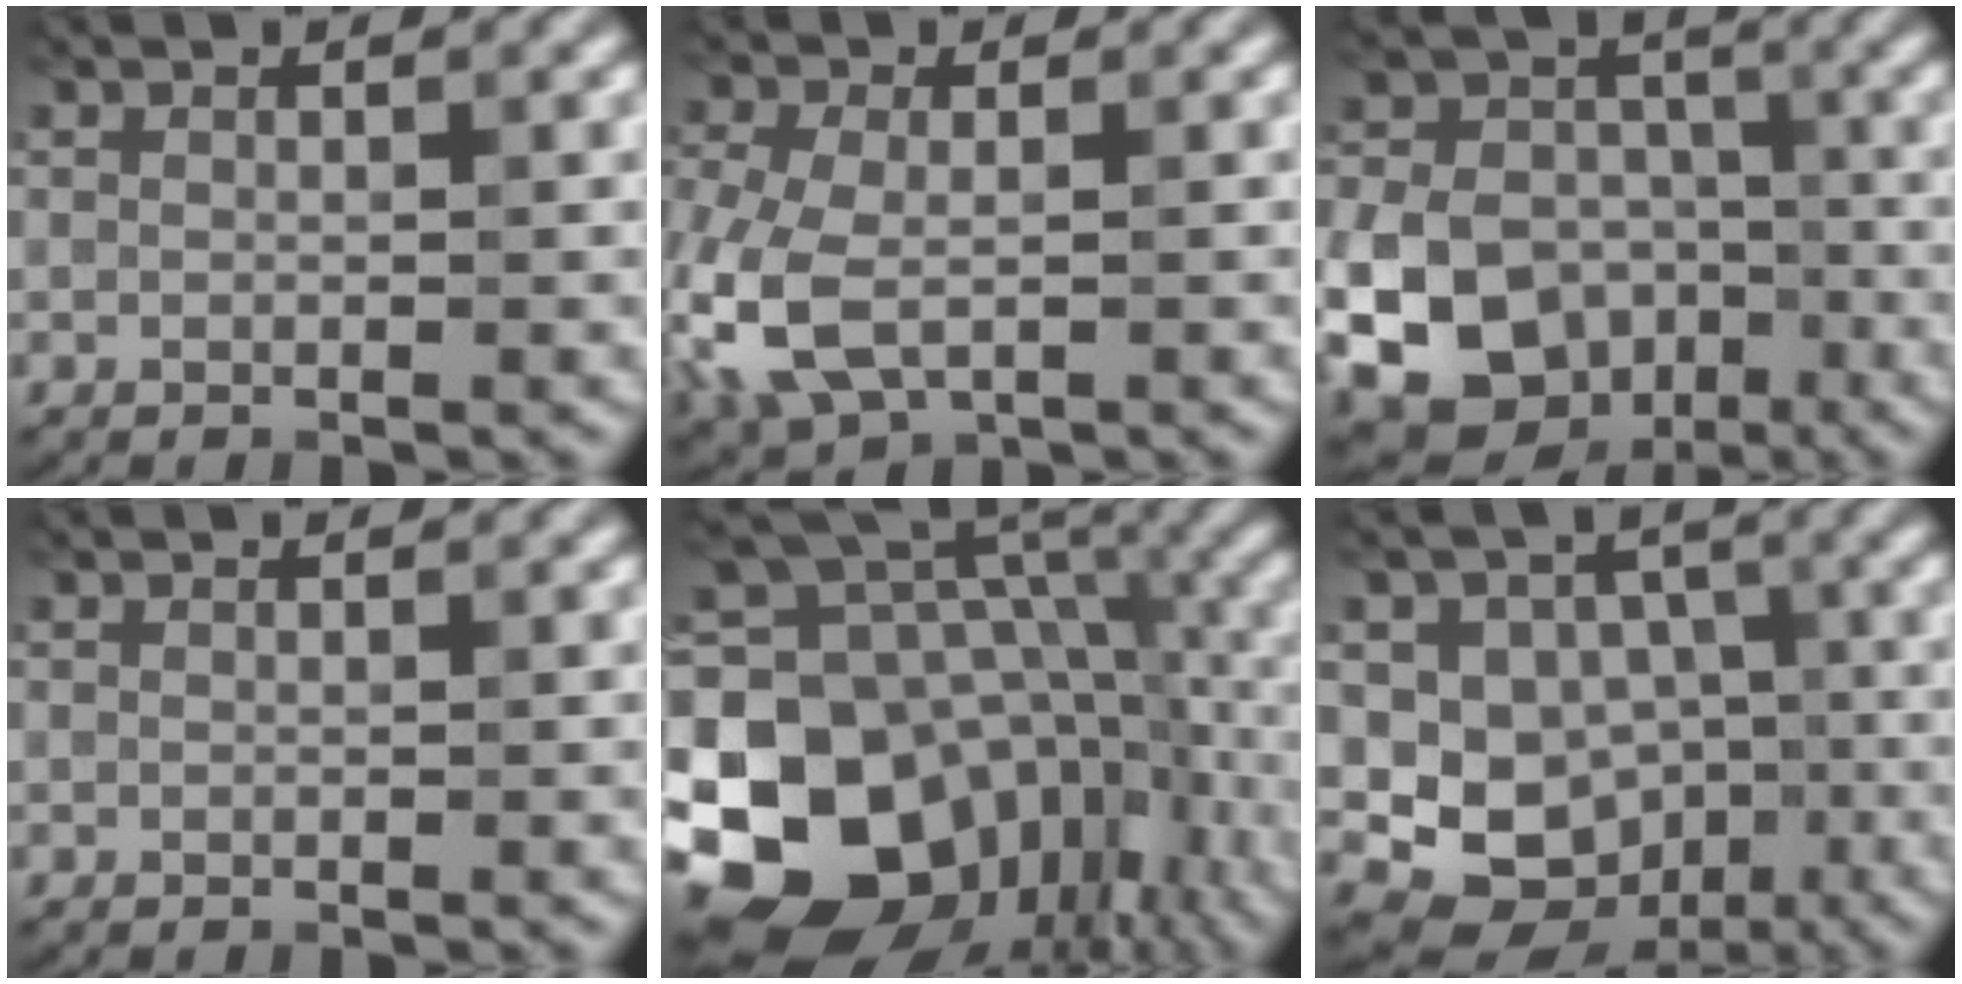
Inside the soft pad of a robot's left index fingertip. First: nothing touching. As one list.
[{"total": 6.8, "force": [-1.7, 4.4, 4.9], "torque": [-0.129, -0.013, -0.039]}, {"total": 18.0, "force": [-7.5, 14.8, 7.0], "torque": [-0.163, -0.048, -0.141]}, {"total": 0.0}, {"total": 18.7, "force": [-4.2, 14.4, 11.2], "torque": [-0.215, 0.002, -0.054]}, {"total": 7.6, "force": [-1.3, 6.6, 3.6], "torque": [-0.041, -0.010, -0.037]}]